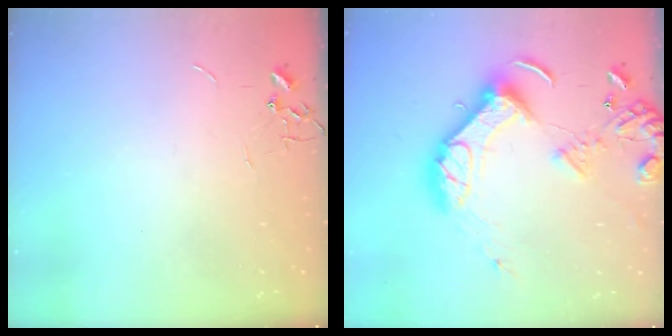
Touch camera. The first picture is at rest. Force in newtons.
{"total": 16.3, "press": 16.1, "slide": 2.7}